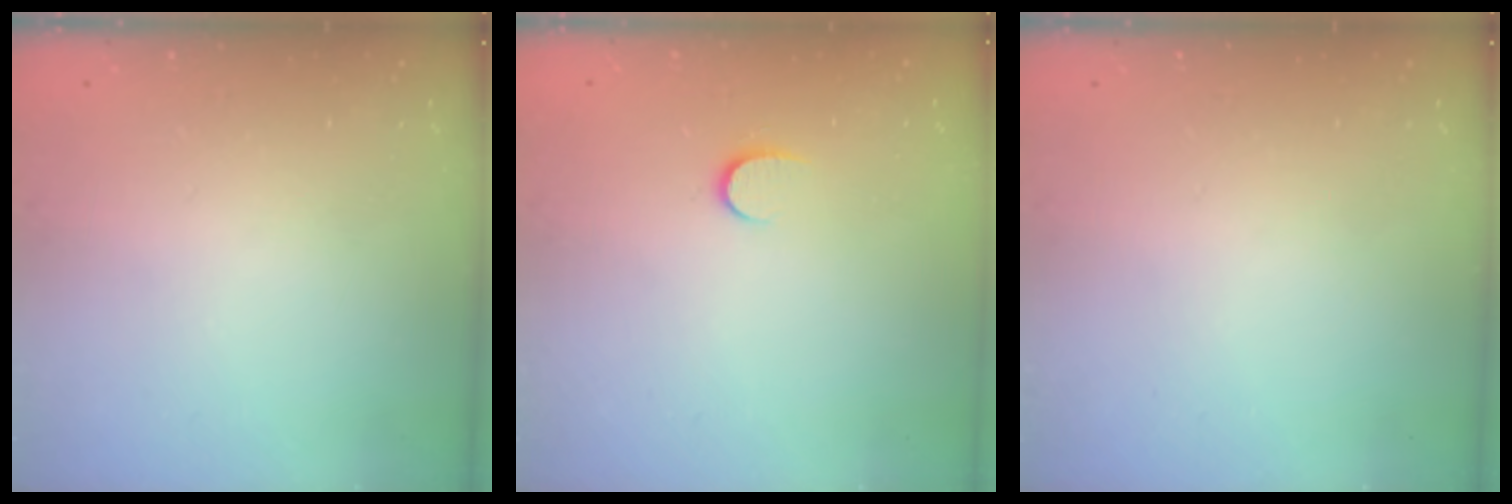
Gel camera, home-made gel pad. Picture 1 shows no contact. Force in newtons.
{"total": 5.1, "press": 5.1, "slide": 0.6}
{"total": 0.0}